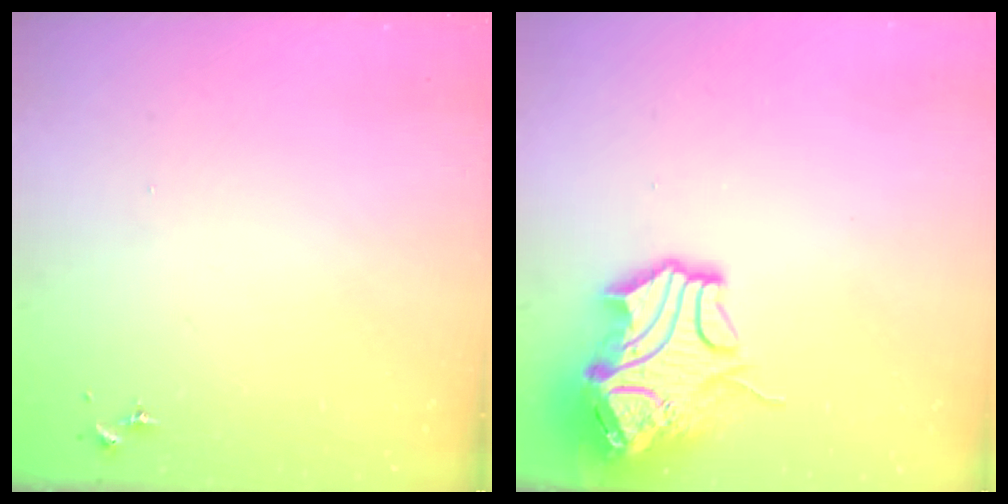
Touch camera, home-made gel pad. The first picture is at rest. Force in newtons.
{"total": 14.6, "press": 14.5, "slide": 2.1}